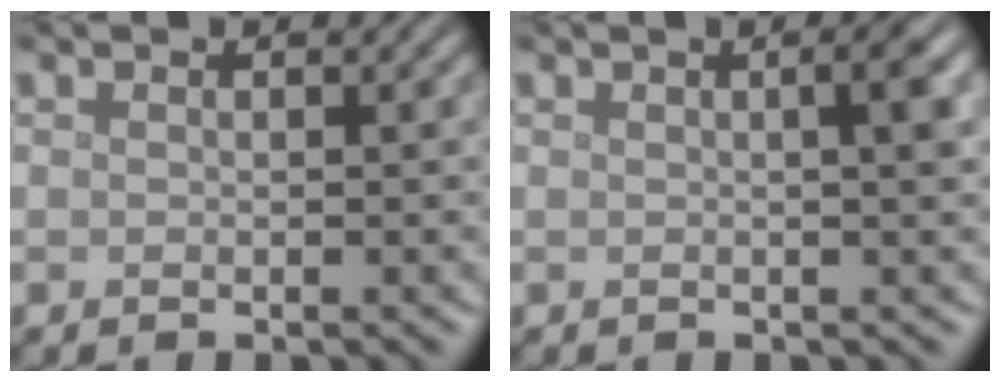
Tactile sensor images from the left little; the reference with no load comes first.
{"total": 3.3, "force": [0.5, 0.9, 3.1], "torque": [-0.028, 0.014, -0.001]}